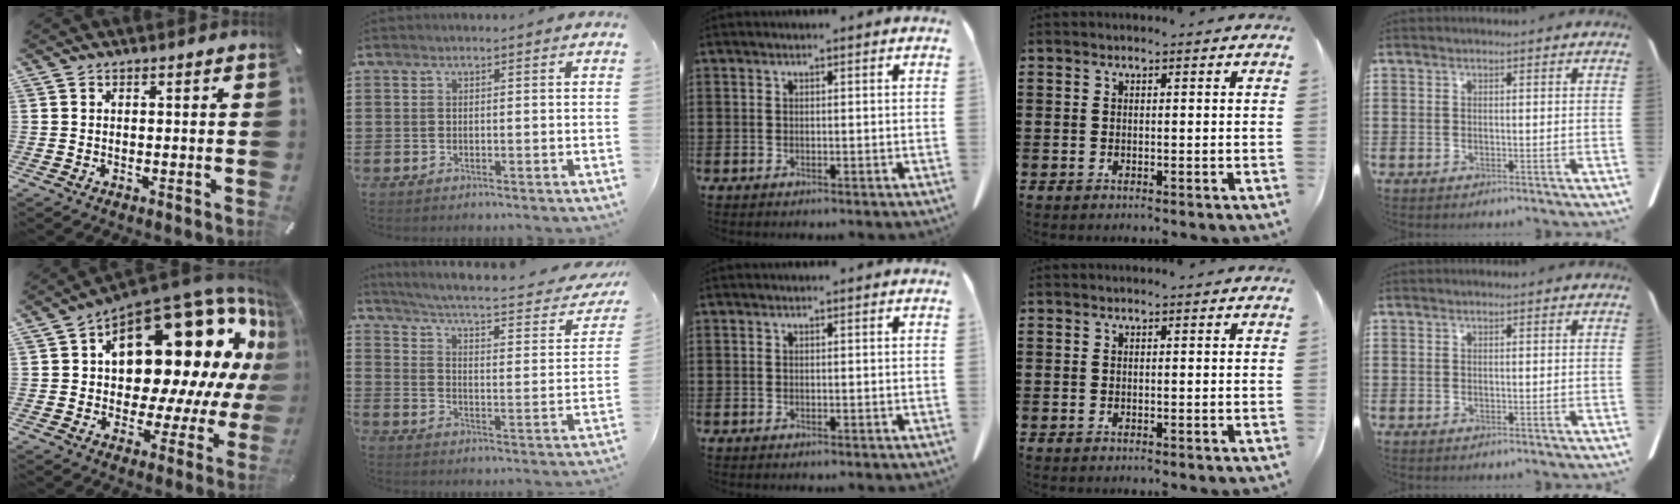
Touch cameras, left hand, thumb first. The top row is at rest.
{"thumb": {"total": 27.7, "force": [9.8, 15.0, 21.2], "torque": [-0.304, -0.087, 0.178]}, "index": {"total": 4.6, "force": [3.7, -0.4, 2.7], "torque": [-0.073, -0.037, 0.053]}}